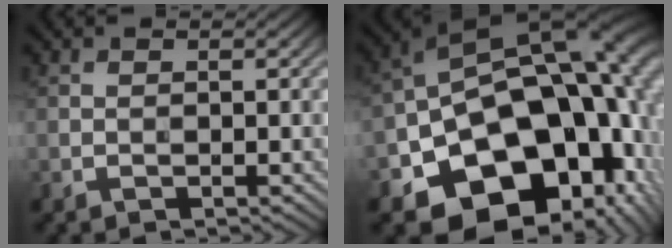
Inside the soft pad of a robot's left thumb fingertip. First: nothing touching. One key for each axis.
{"total": 20.8, "fx": -7.8, "fy": 14.3, "fz": 13.0, "tx": -0.204, "ty": -0.036, "tz": -0.108}